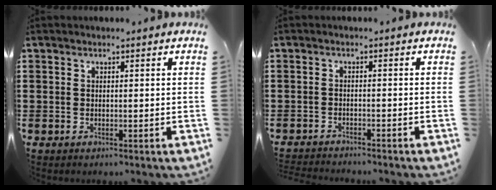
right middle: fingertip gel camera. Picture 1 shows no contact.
{"total": 1.6, "force": [-1.6, 0.0, 0.0], "torque": [-0.004, 0.001, -0.034]}